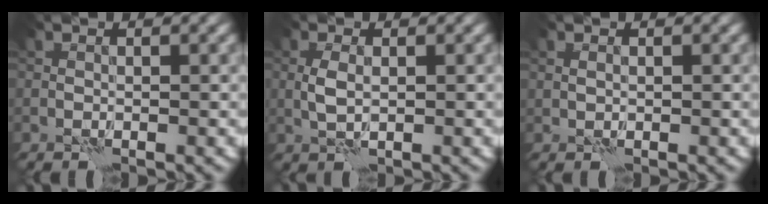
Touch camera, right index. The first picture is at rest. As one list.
[{"total": 1.8, "force": [0.1, 0.9, 1.5], "torque": [-0.040, 0.000, 0.001]}, {"total": 0.5, "force": [0.3, 0.4, 0.3], "torque": [-0.006, -0.002, 0.006]}]